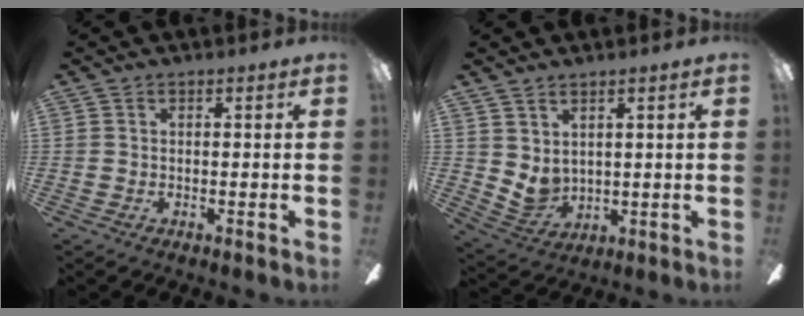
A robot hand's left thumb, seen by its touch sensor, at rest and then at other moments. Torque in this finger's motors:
{"motor_torque": [0.47, 0.43, 0.48, -0.35, 0.02]}